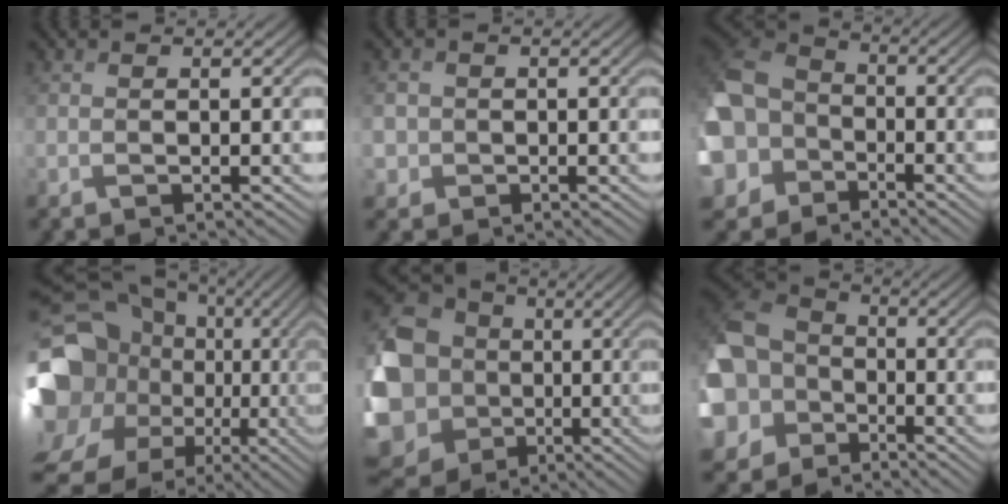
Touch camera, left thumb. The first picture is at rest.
{"total": 2.8, "force": [-0.1, 2.8, 0.1], "torque": [-0.005, 0.003, -0.015]}
{"total": 14.9, "force": [-4.9, 12.1, 7.0], "torque": [-0.232, -0.032, -0.104]}
{"total": 21.8, "force": [-3.3, 18.1, 11.8], "torque": [-0.288, -0.008, -0.060]}
{"total": 21.7, "force": [-4.0, 19.9, 7.5], "torque": [-0.227, 0.002, -0.075]}
{"total": 15.8, "force": [-4.0, 13.2, 7.7], "torque": [-0.246, -0.024, -0.099]}